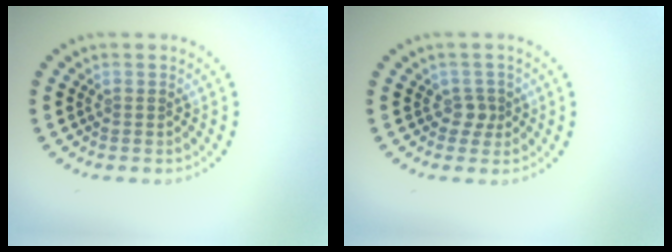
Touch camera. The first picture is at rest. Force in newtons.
{"total": 1.4, "press": 1.2, "slide": 0.8}